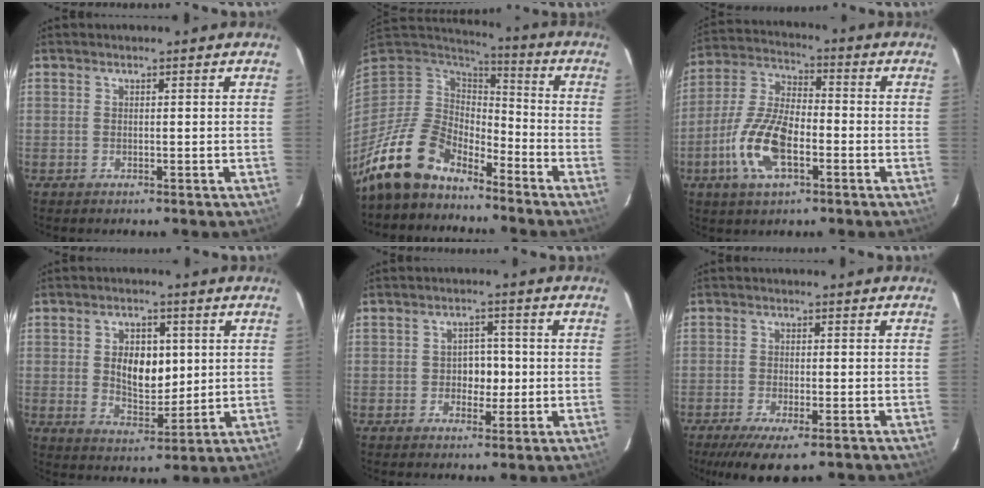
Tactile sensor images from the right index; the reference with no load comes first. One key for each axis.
{"total": 14.0, "fx": -11.3, "fy": 6.7, "fz": 4.8, "tx": -0.116, "ty": 0.008, "tz": -0.208}
{"total": 13.4, "fx": -4.9, "fy": 5.7, "fz": 11.1, "tx": -0.241, "ty": 0.000, "tz": -0.096}
{"total": 8.7, "fx": 1.4, "fy": 5.4, "fz": 6.7, "tx": -0.112, "ty": 0.003, "tz": 0.032}
{"total": 3.8, "fx": -0.7, "fy": 3.1, "fz": 2.1, "tx": -0.031, "ty": 0.010, "tz": -0.010}
{"total": 10.2, "fx": -7.5, "fy": 2.8, "fz": 6.4, "tx": -0.136, "ty": -0.036, "tz": -0.120}